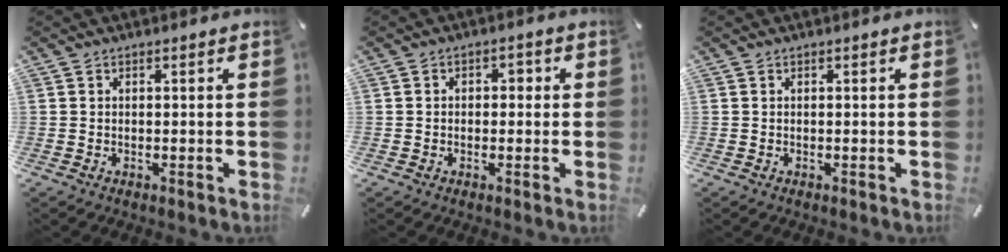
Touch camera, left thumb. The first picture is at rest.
{"total": 2.1, "force": [-0.8, 1.6, 1.1], "torque": [-0.022, 0.011, -0.020]}
{"total": 0.0}